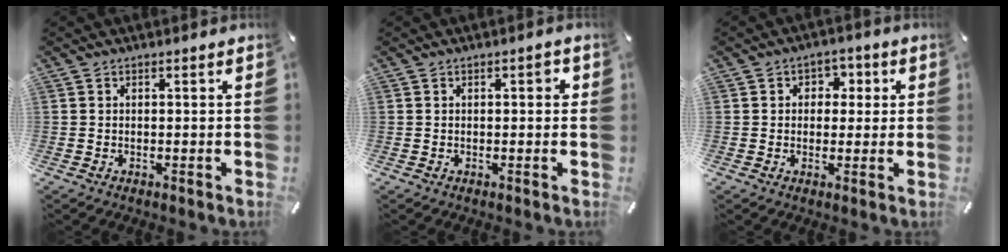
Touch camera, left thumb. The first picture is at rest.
{"total": 1.6, "force": [0.2, 0.8, 1.4], "torque": [-0.020, 0.004, 0.000]}
{"total": 4.1, "force": [0.0, 3.7, 1.8], "torque": [-0.017, 0.006, -0.009]}